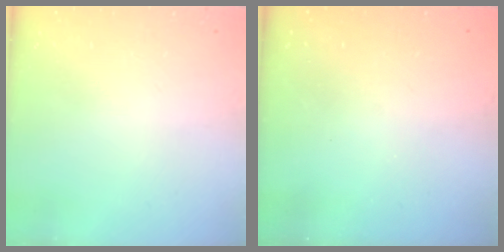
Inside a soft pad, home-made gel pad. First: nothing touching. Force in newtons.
{"total": 3.1, "press": 3.1, "slide": 0.1}